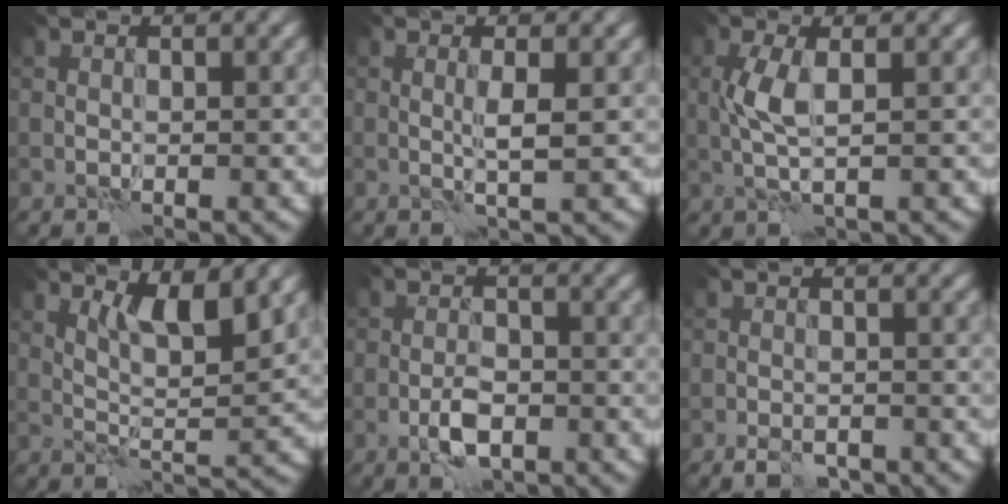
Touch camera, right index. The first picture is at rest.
{"total": 1.7, "force": [0.2, 0.2, 1.7], "torque": [-0.033, 0.005, 0.001]}
{"total": 2.7, "force": [0.2, 0.7, 2.6], "torque": [-0.065, 0.004, 0.005]}
{"total": 4.5, "force": [2.3, 1.0, 3.7], "torque": [-0.068, -0.008, 0.046]}
{"total": 3.1, "force": [-1.5, 1.3, 2.4], "torque": [-0.042, 0.002, -0.031]}
{"total": 2.0, "force": [-1.5, 0.8, 1.0], "torque": [-0.016, 0.000, -0.028]}